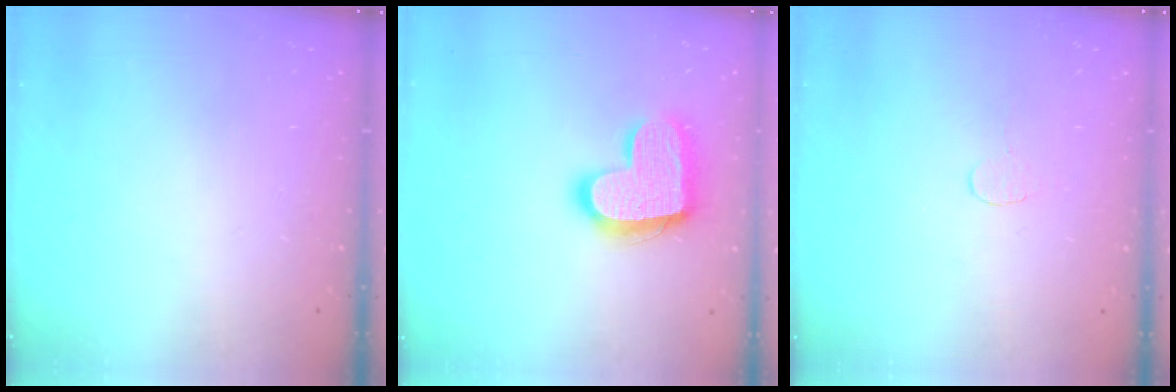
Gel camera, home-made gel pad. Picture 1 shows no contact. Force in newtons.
{"total": 17.3, "press": 17.3, "slide": 1.1}
{"total": 3.9, "press": 3.9, "slide": 0.3}